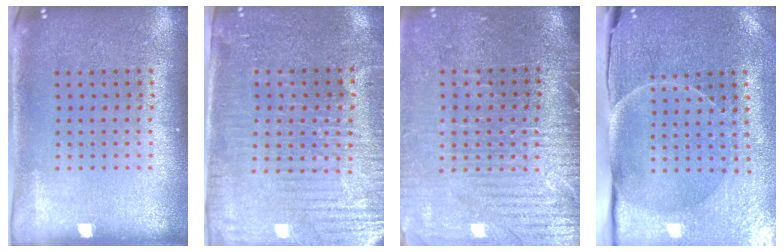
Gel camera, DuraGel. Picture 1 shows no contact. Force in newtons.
{"total": 3.8, "press": 3.5, "slide": 1.4}
{"total": 3.7, "press": 3.4, "slide": 1.4}
{"total": 3.7, "press": 3.6, "slide": 1.1}